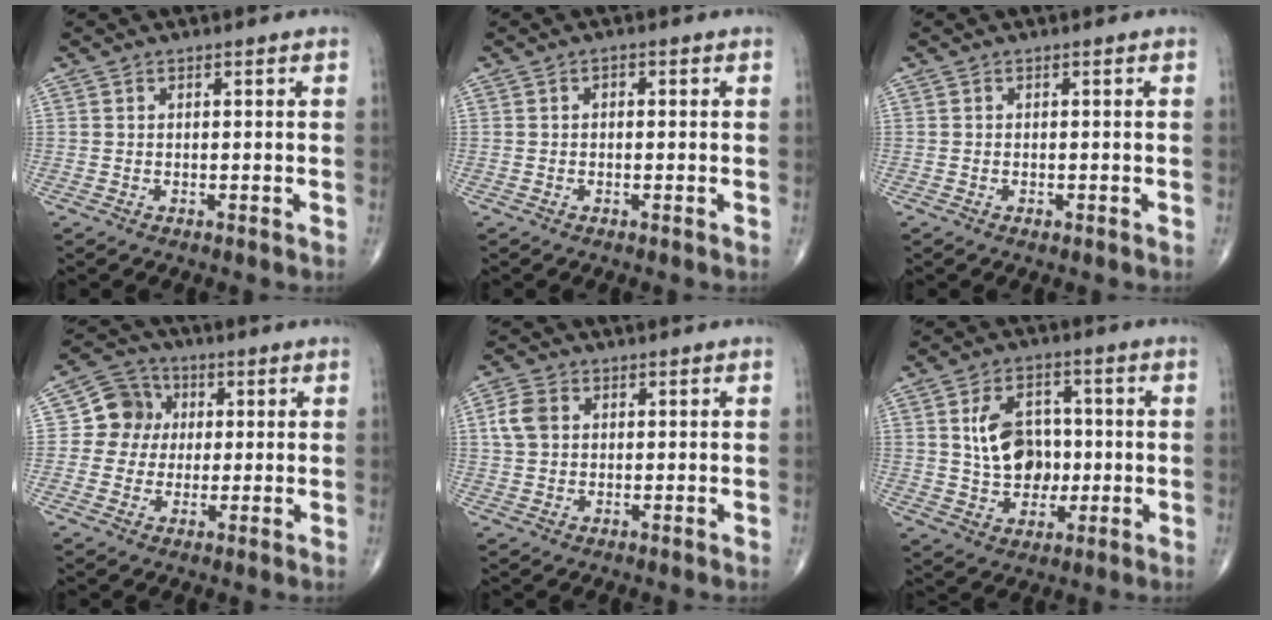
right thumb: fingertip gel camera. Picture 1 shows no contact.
{"total": 1.0, "force": [0.1, 0.6, 0.7], "torque": [-0.005, 0.003, -0.004]}
{"total": 0.6, "force": [-0.3, 0.4, 0.3], "torque": [-0.004, 0.000, -0.003]}
{"total": 7.8, "force": [1.0, 7.3, 2.4], "torque": [-0.002, 0.009, 0.006]}
{"total": 4.8, "force": [1.0, 3.7, 2.9], "torque": [-0.057, 0.007, 0.016]}
{"total": 11.3, "force": [0.8, 8.5, 7.5], "torque": [-0.098, 0.007, 0.018]}